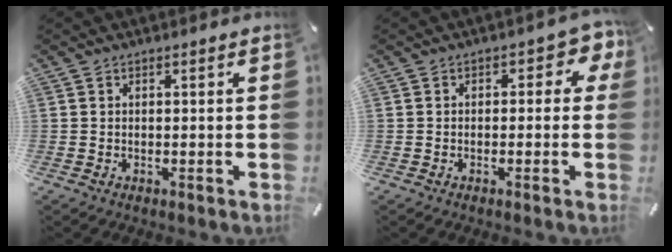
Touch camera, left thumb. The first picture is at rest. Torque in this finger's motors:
{"motor_torque": [0.11, -0.12, 0.20, 0.17, -0.04]}